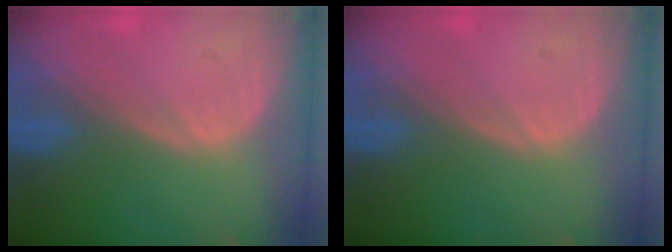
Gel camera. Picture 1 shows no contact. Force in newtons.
{"total": 0.0}